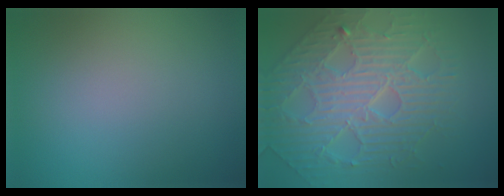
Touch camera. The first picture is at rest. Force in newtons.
{"total": 5.9, "press": 5.2, "slide": 2.6}